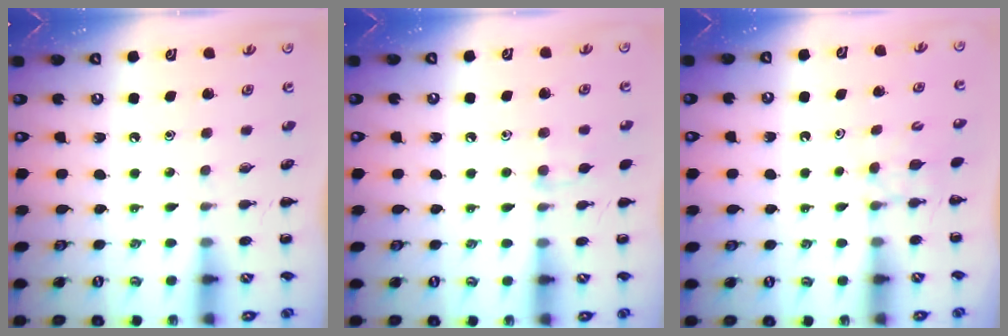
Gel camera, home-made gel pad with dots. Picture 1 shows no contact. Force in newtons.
{"total": 6.5, "press": 6.1, "slide": 2.2}
{"total": 2.6, "press": 2.4, "slide": 1.1}